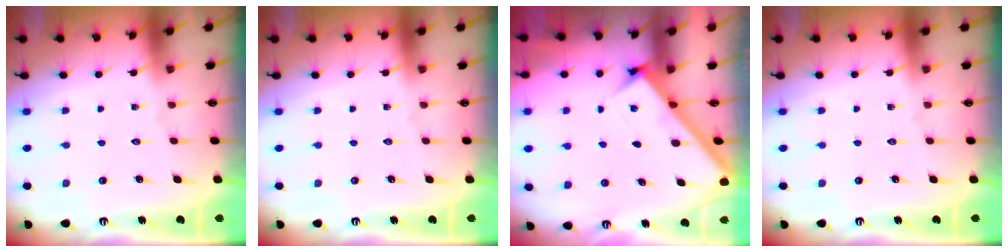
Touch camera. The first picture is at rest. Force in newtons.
{"total": 0.0}
{"total": 2.8, "press": 2.7, "slide": 0.4}
{"total": 0.0}